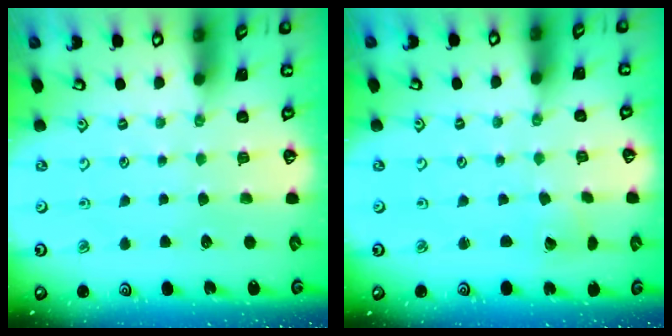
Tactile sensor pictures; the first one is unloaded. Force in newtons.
{"total": 2.0, "press": 2.0, "slide": 0.1}